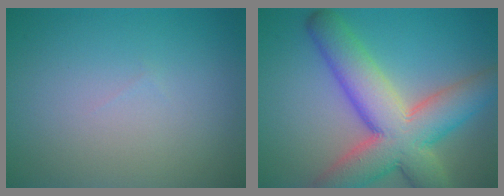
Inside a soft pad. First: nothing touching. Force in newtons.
{"total": 10.9, "press": 10.9, "slide": 0.6}